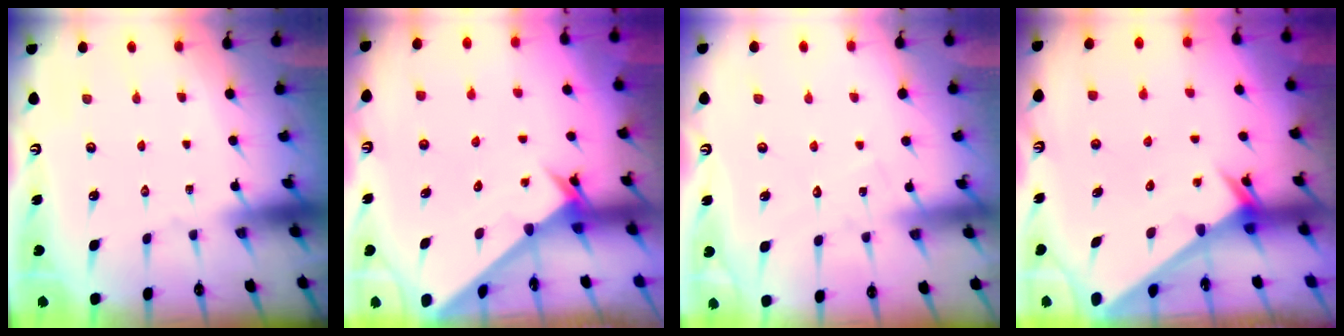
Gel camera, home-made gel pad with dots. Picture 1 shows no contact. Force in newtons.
{"total": 2.9, "press": 2.9, "slide": 0.1}
{"total": 5.7, "press": 5.7, "slide": 0.4}
{"total": 2.4, "press": 2.4, "slide": 0.0}